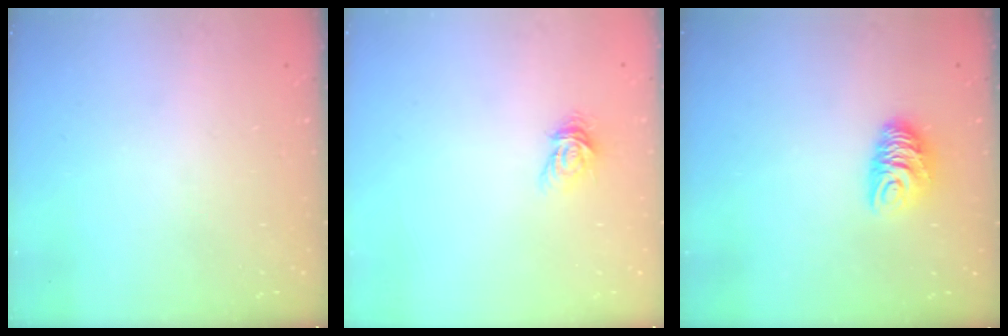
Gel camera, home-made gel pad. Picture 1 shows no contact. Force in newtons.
{"total": 5.5, "press": 5.5, "slide": 0.4}
{"total": 7.9, "press": 7.8, "slide": 0.6}